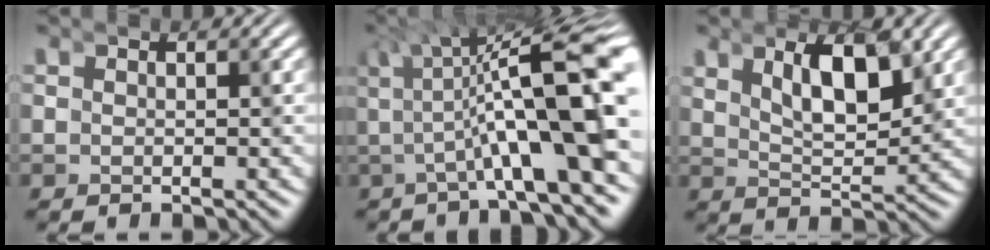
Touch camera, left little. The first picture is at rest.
{"total": 7.7, "force": [-1.9, 2.3, 7.1], "torque": [-0.098, -0.004, -0.034]}
{"total": 5.7, "force": [0.8, 3.0, 4.8], "torque": [-0.079, -0.010, 0.012]}